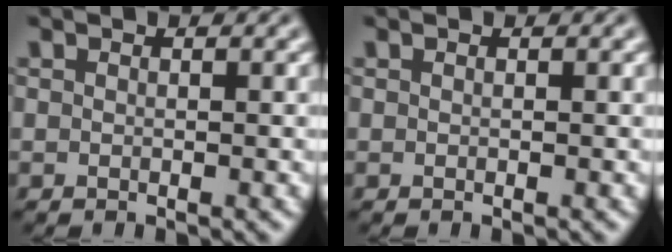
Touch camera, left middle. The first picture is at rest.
{"total": 0.0}